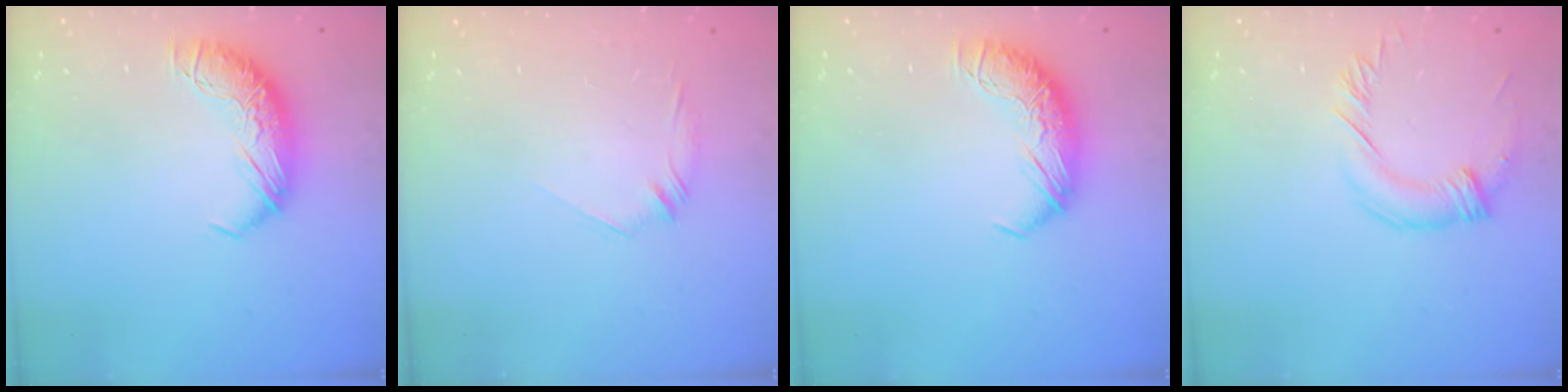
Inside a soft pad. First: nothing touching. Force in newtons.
{"total": 6.3, "press": 6.2, "slide": 1.2}
{"total": 0.0}
{"total": 1.6, "press": 1.0, "slide": 1.2}